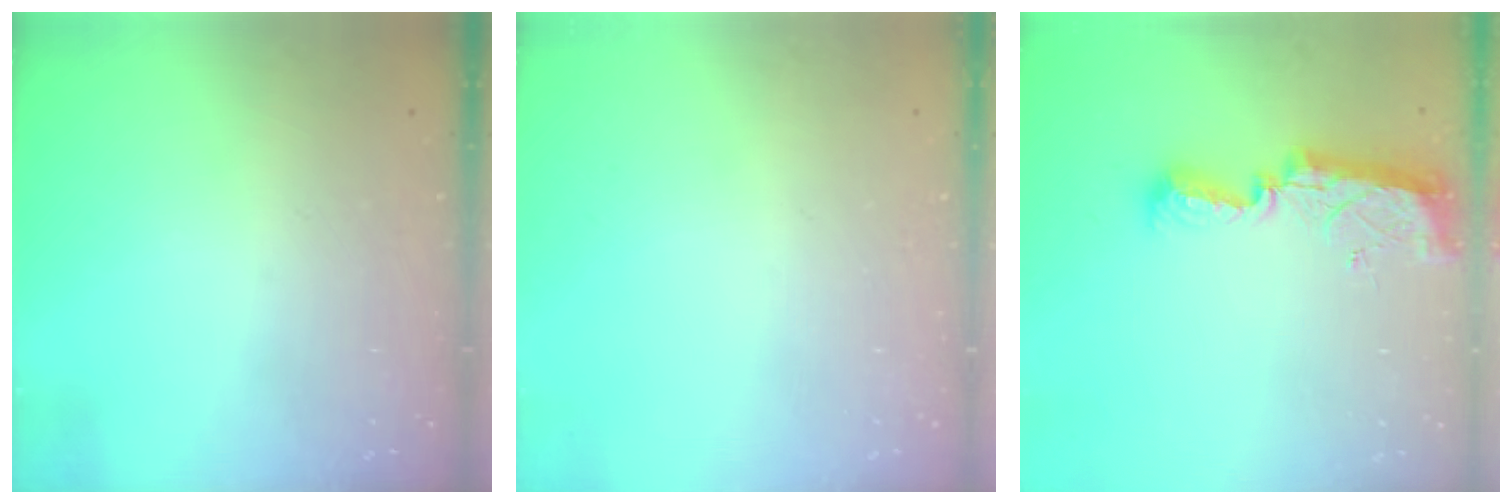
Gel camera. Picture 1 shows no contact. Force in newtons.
{"total": 0.0}
{"total": 9.4, "press": 9.4, "slide": 0.4}